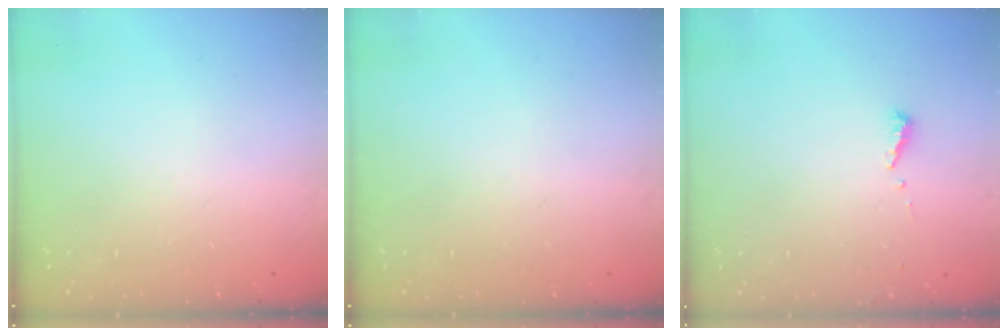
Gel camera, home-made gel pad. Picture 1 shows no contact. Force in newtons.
{"total": 0.0}
{"total": 5.3, "press": 5.3, "slide": 0.5}